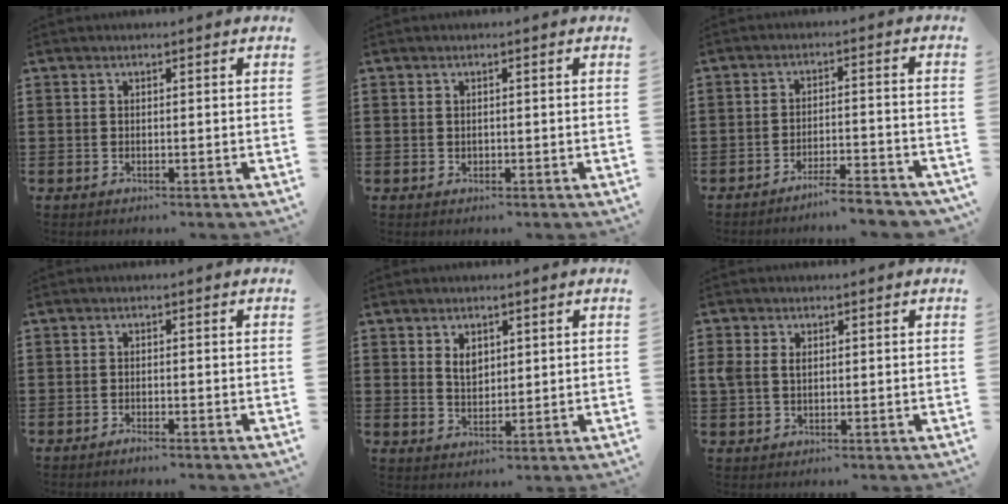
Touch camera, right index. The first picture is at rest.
{"total": 0.6, "force": [0.2, 0.5, 0.2], "torque": [-0.005, 0.003, 0.003]}
{"total": 4.3, "force": [-4.1, -0.4, 1.3], "torque": [-0.024, -0.007, -0.081]}
{"total": 1.1, "force": [-1.0, -0.1, 0.3], "torque": [-0.009, -0.005, -0.019]}
{"total": 2.8, "force": [1.4, 1.8, 1.6], "torque": [-0.030, 0.003, 0.023]}
{"total": 2.1, "force": [0.5, 1.5, 1.4], "torque": [-0.030, 0.008, 0.009]}